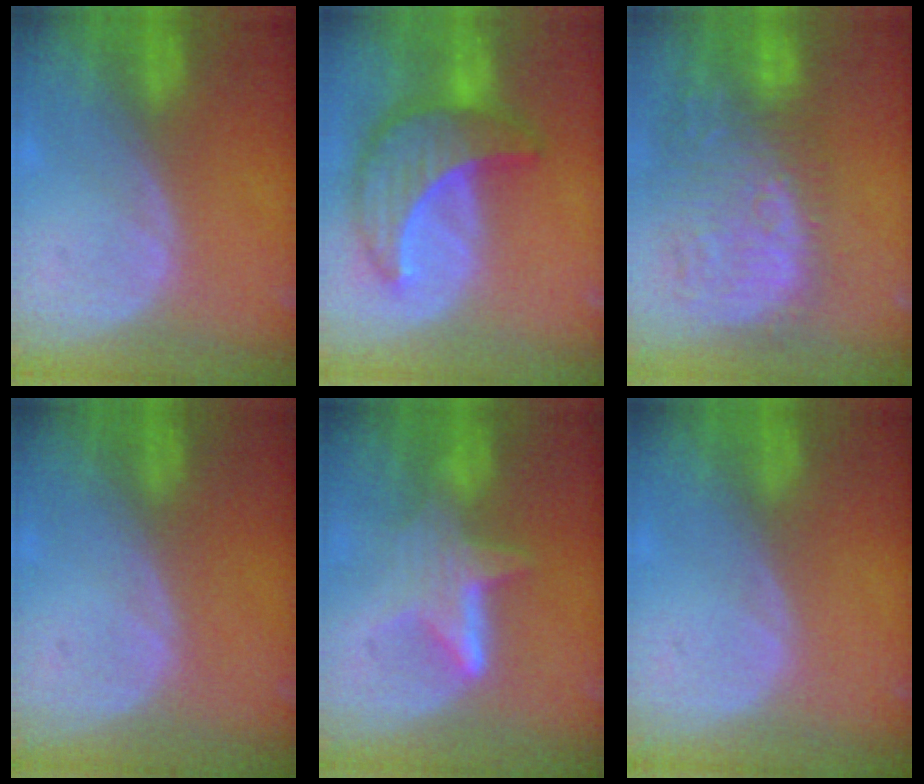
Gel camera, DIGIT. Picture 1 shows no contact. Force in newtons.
{"total": 10.0, "press": 10.0, "slide": 0.8}
{"total": 13.5, "press": 12.1, "slide": 5.9}
{"total": 0.0}
{"total": 6.3, "press": 5.8, "slide": 2.6}
{"total": 0.0}